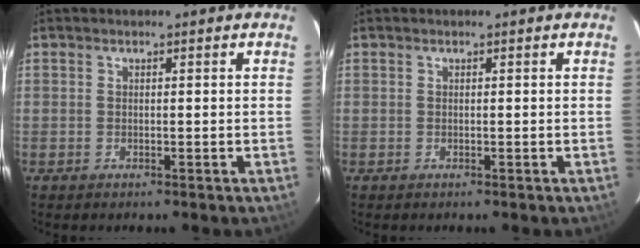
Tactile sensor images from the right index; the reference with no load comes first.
{"total": 0.0}